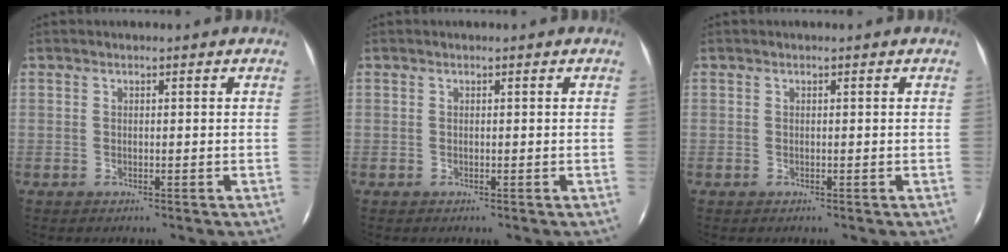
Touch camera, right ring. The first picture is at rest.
{"total": 0.0}
{"total": 0.0}